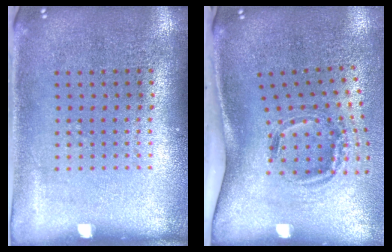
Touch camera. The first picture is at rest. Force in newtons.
{"total": 1.9, "press": 1.2, "slide": 1.5}